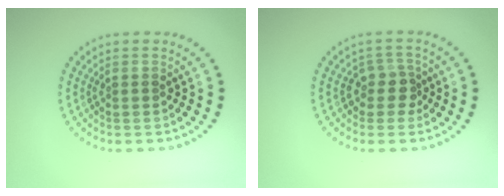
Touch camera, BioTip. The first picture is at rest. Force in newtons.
{"total": 2.1, "press": 1.7, "slide": 1.3}